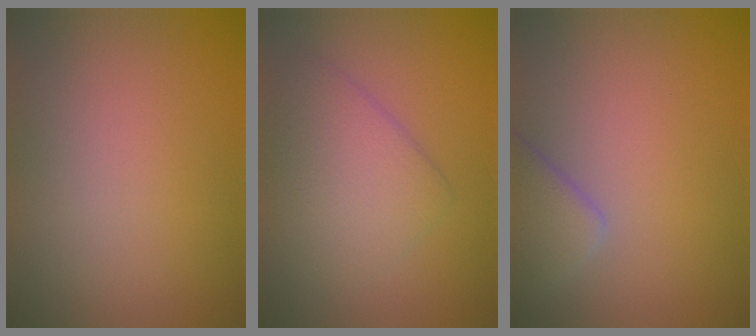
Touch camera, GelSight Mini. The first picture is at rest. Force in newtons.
{"total": 4.1, "press": 4.1, "slide": 0.1}
{"total": 2.8, "press": 2.8, "slide": 0.4}